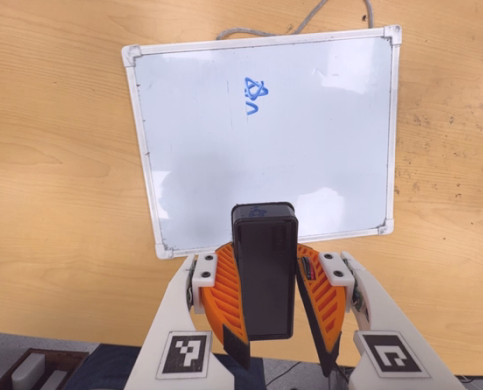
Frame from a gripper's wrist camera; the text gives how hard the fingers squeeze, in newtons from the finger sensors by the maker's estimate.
{"total": 9.6, "left": 9.9, "right": 9.4}